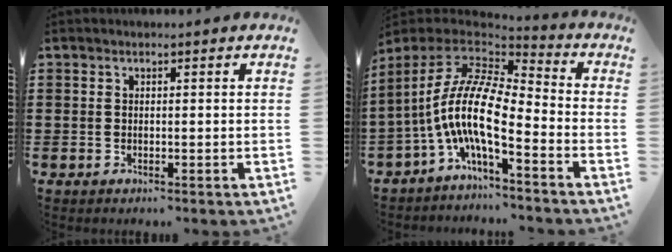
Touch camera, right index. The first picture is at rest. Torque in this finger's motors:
{"motor_torque": [2.14, 0.00, 1.05, 0.21]}